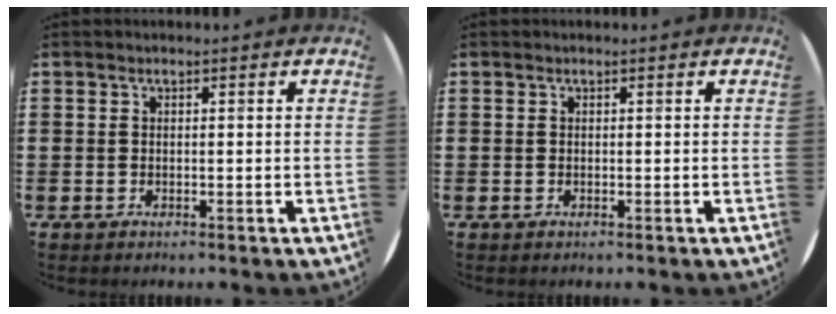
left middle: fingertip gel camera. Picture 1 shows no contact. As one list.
[{"total": 0.0}]